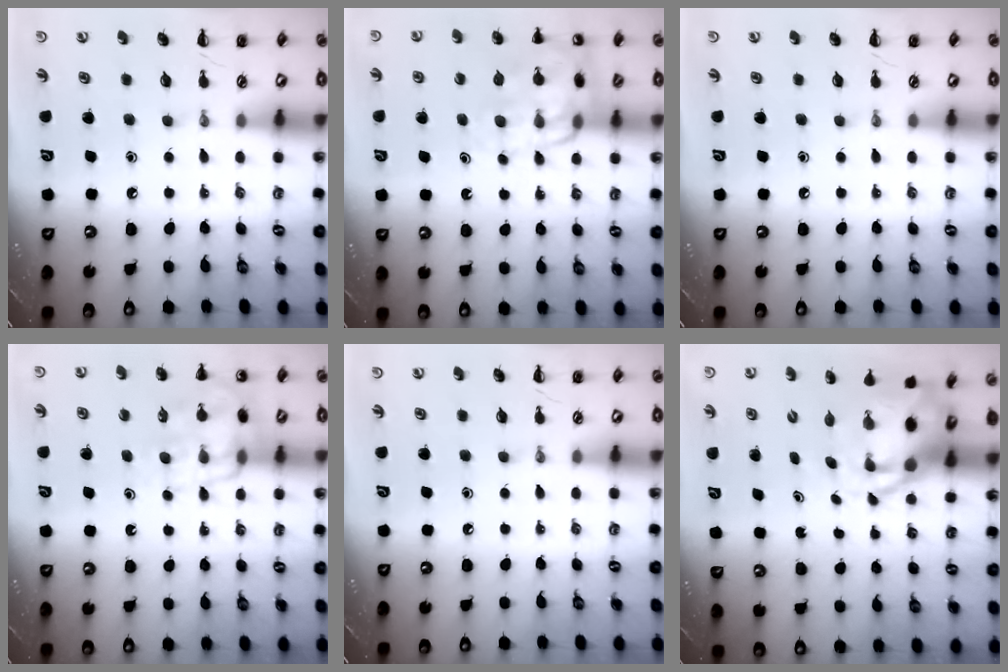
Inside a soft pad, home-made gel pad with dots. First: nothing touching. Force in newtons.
{"total": 14.3, "press": 14.1, "slide": 2.4}
{"total": 0.0}
{"total": 15.3, "press": 15.0, "slide": 3.0}
{"total": 0.0}
{"total": 4.6, "press": 4.5, "slide": 1.2}